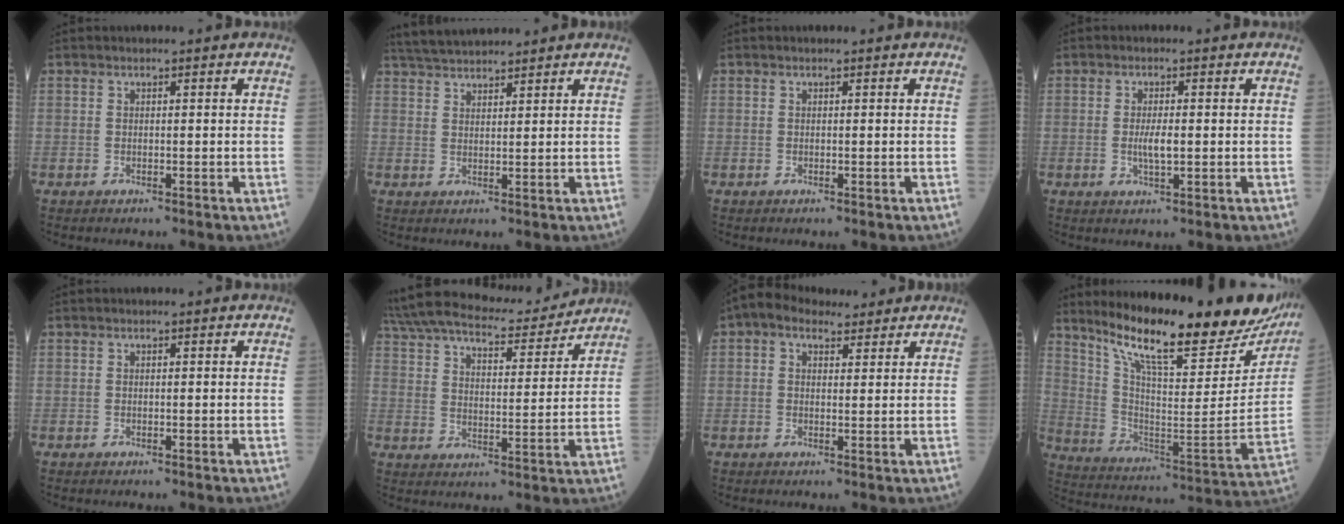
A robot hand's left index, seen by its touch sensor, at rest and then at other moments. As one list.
[{"total": 6.4, "force": [6.1, 0.5, 2.1], "torque": [-0.043, 0.034, 0.113]}, {"total": 0.0}, {"total": 2.9, "force": [-0.2, 0.6, 2.8], "torque": [-0.059, -0.003, -0.003]}, {"total": 0.0}, {"total": 19.9, "force": [17.5, 4.6, 8.3], "torque": [-0.165, 0.026, 0.267]}, {"total": 5.6, "force": [4.0, 3.0, 2.6], "torque": [-0.052, 0.035, 0.071]}, {"total": 26.9, "force": [22.7, 4.3, 13.9], "torque": [-0.230, -0.071, 0.323]}]